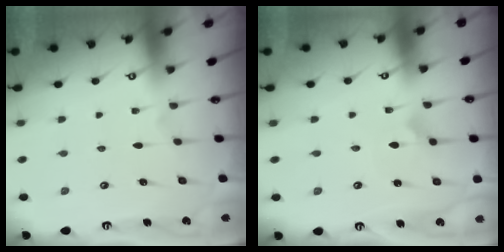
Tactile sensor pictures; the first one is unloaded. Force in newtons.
{"total": 1.5, "press": 1.5, "slide": 0.0}